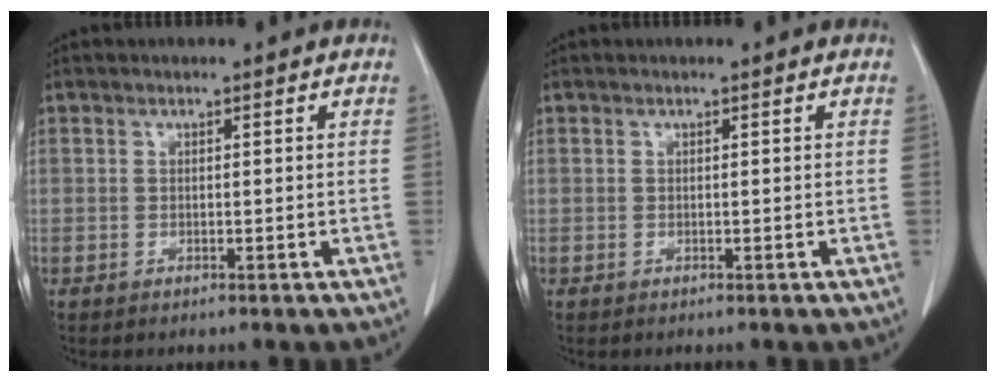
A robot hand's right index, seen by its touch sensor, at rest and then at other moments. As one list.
[{"total": 0.0}]